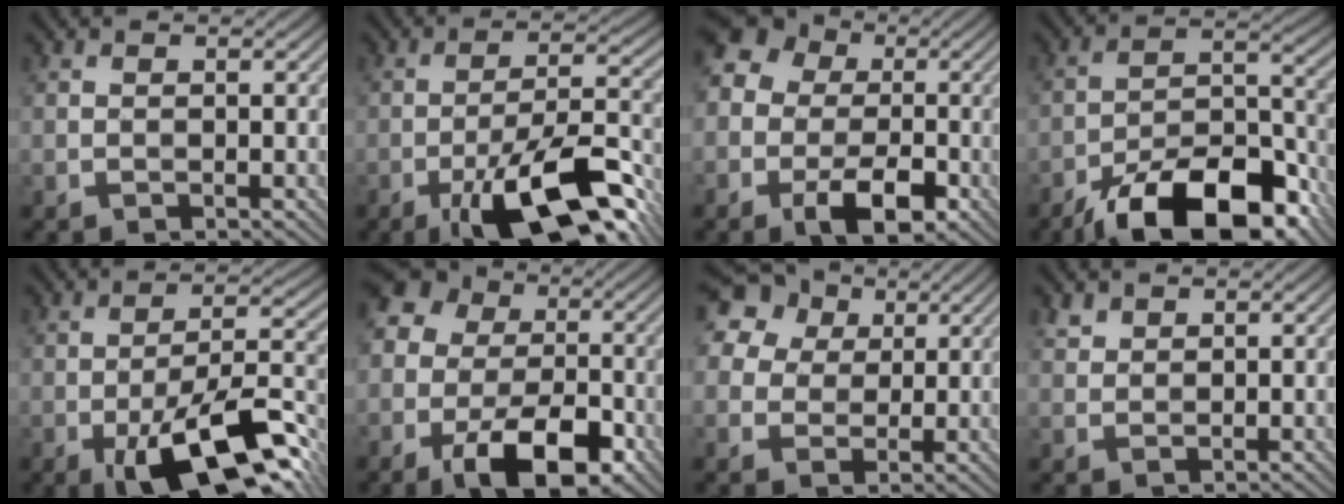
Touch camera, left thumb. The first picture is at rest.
{"total": 14.2, "force": [-8.0, 4.0, 11.0], "torque": [-0.188, 0.001, -0.139]}
{"total": 11.9, "force": [-3.3, 8.9, 7.3], "torque": [-0.124, -0.021, -0.072]}
{"total": 15.6, "force": [-11.0, 5.9, 9.4], "torque": [-0.155, -0.005, -0.185]}
{"total": 13.7, "force": [-6.8, 4.5, 11.0], "torque": [-0.186, 0.000, -0.117]}
{"total": 14.6, "force": [-5.4, 9.7, 9.4], "torque": [-0.147, -0.025, -0.096]}
{"total": 15.1, "force": [7.4, 11.5, 6.4], "torque": [-0.204, 0.040, 0.140]}
{"total": 1.6, "force": [1.3, 0.8, 0.5], "torque": [-0.014, 0.002, 0.029]}